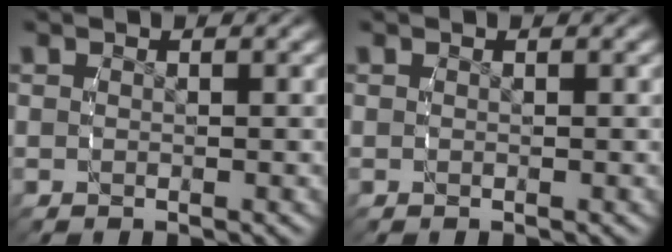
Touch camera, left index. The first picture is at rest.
{"total": 0.0}